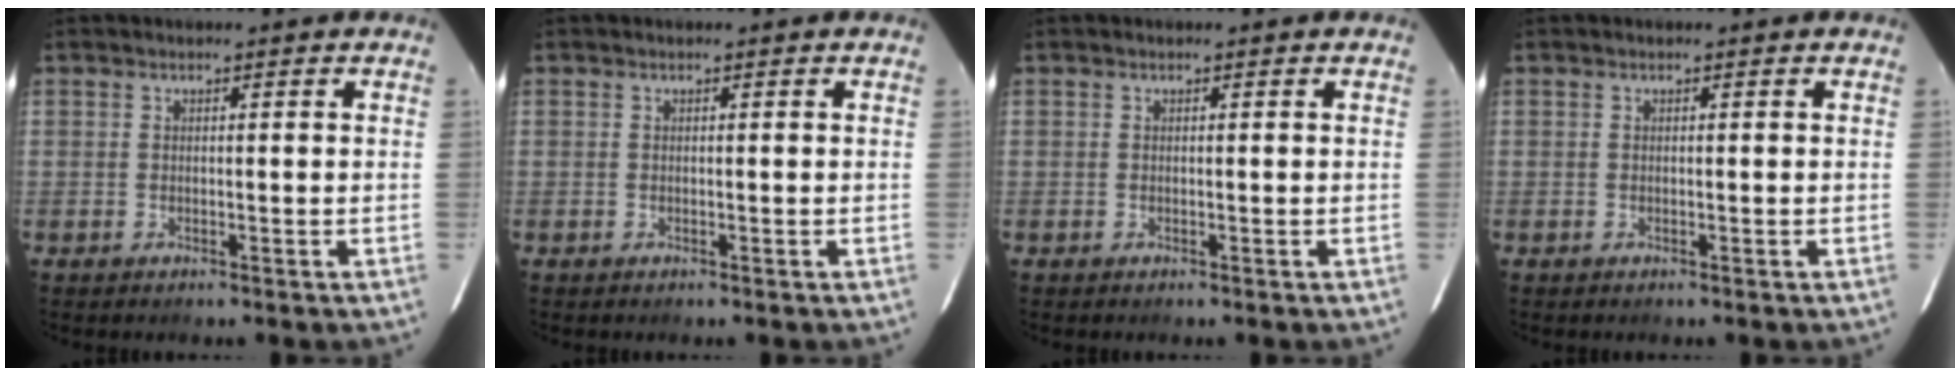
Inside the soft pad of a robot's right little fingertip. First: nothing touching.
{"total": 0.0}
{"total": 0.0}
{"total": 0.0}